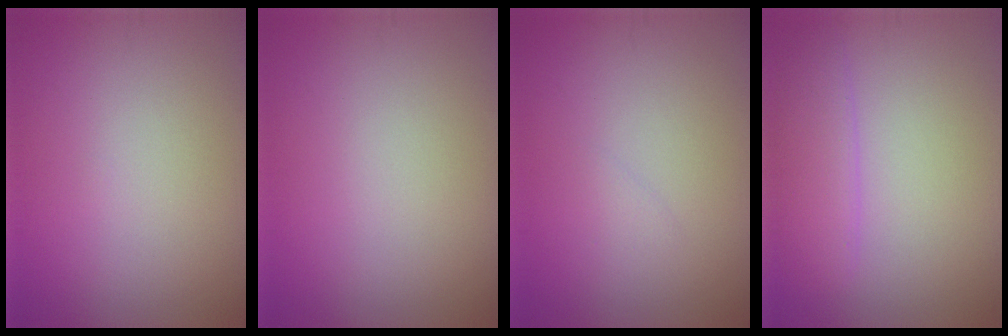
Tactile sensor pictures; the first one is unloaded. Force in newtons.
{"total": 0.0}
{"total": 0.5, "press": 0.5, "slide": 0.1}
{"total": 2.8, "press": 2.8, "slide": 0.3}